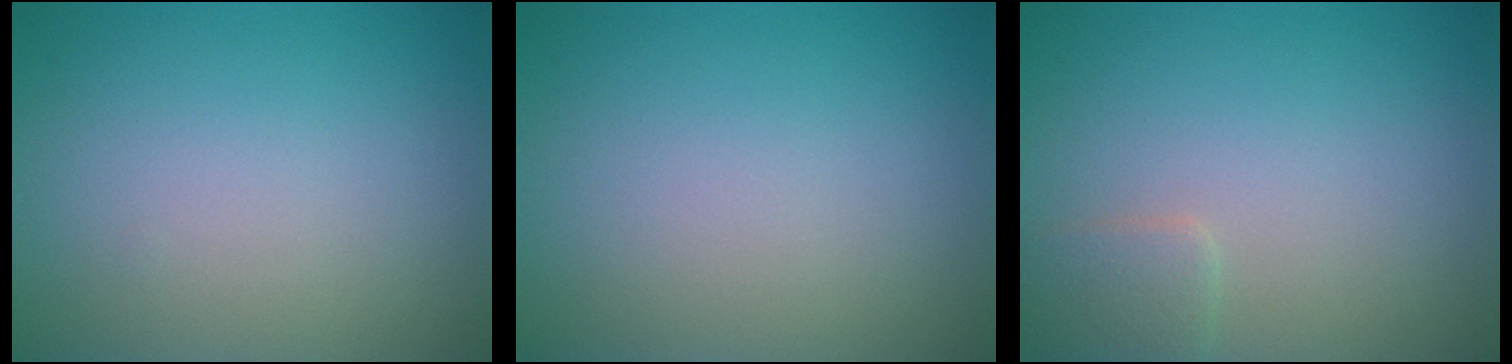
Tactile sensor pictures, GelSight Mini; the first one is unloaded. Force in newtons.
{"total": 0.0}
{"total": 1.6, "press": 1.6, "slide": 0.1}